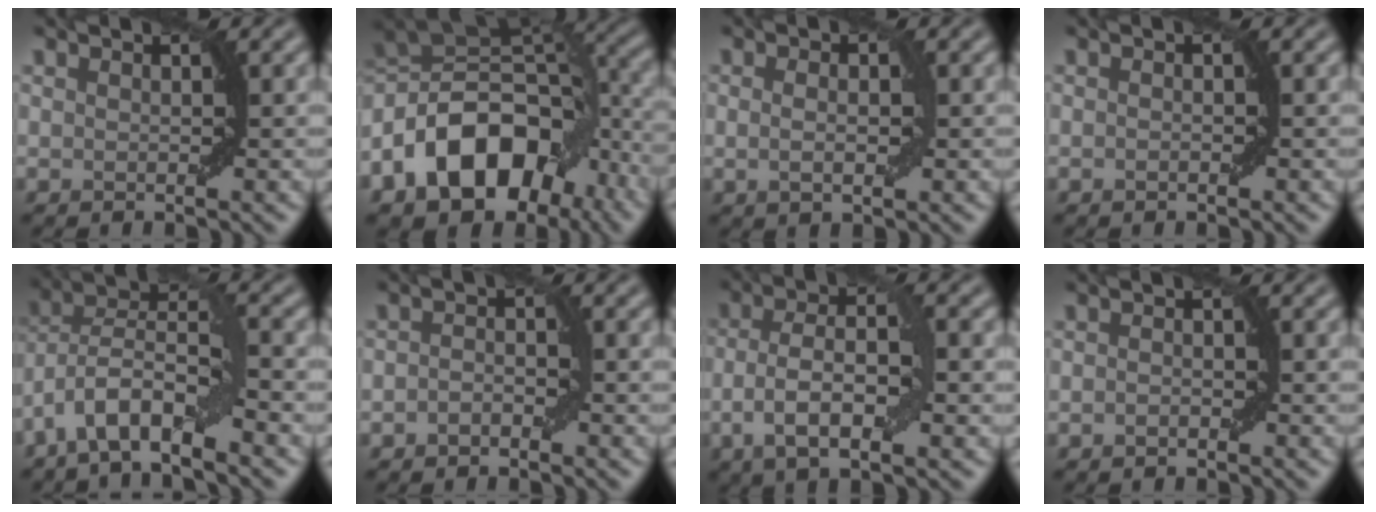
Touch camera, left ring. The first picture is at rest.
{"total": 14.1, "force": [-6.0, 9.4, 8.7], "torque": [-0.153, 0.012, -0.119]}
{"total": 2.2, "force": [0.2, 1.0, 1.9], "torque": [-0.026, -0.002, 0.000]}
{"total": 0.6, "force": [-0.3, 0.2, 0.5], "torque": [-0.008, 0.002, -0.003]}
{"total": 6.5, "force": [-3.7, 2.1, 4.9], "torque": [-0.086, 0.011, -0.079]}
{"total": 1.4, "force": [-0.8, 0.7, 0.9], "torque": [-0.018, 0.004, -0.017]}
{"total": 6.7, "force": [-1.7, 2.4, 6.0], "torque": [-0.113, 0.006, -0.033]}
{"total": 0.9, "force": [-0.4, 0.3, 0.7], "torque": [-0.011, 0.003, -0.007]}